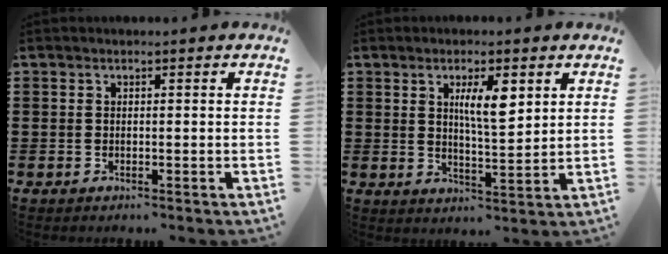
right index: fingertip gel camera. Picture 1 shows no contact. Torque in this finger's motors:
{"motor_torque": [0.72, 0.52, 0.18, 0.13]}